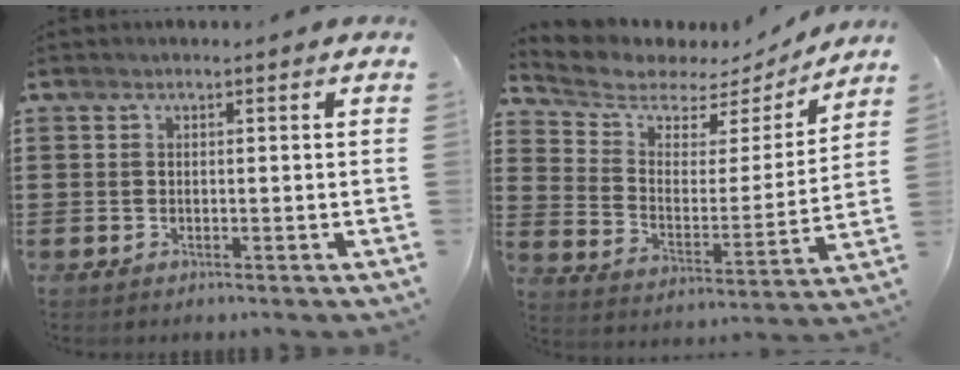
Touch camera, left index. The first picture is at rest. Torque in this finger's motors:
{"motor_torque": [1.27, -0.87, 0.11, 0.03]}